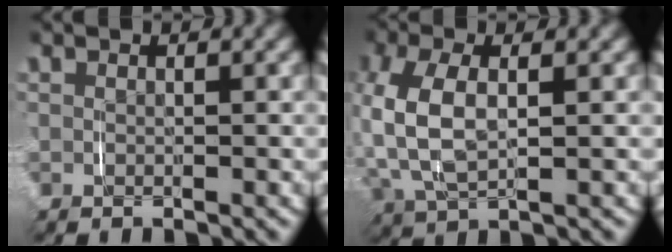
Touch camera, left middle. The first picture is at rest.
{"total": 6.1, "force": [0.7, 3.7, 4.8], "torque": [-0.140, -0.003, 0.022]}